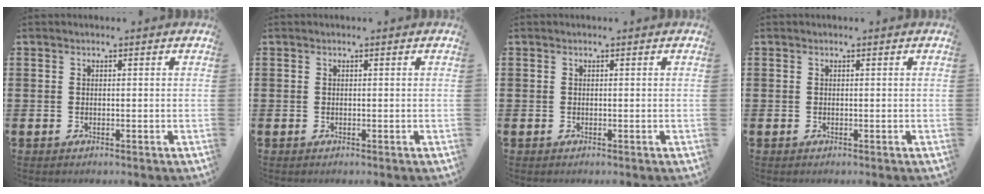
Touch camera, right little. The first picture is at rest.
{"total": 0.0}
{"total": 0.0}
{"total": 0.0}